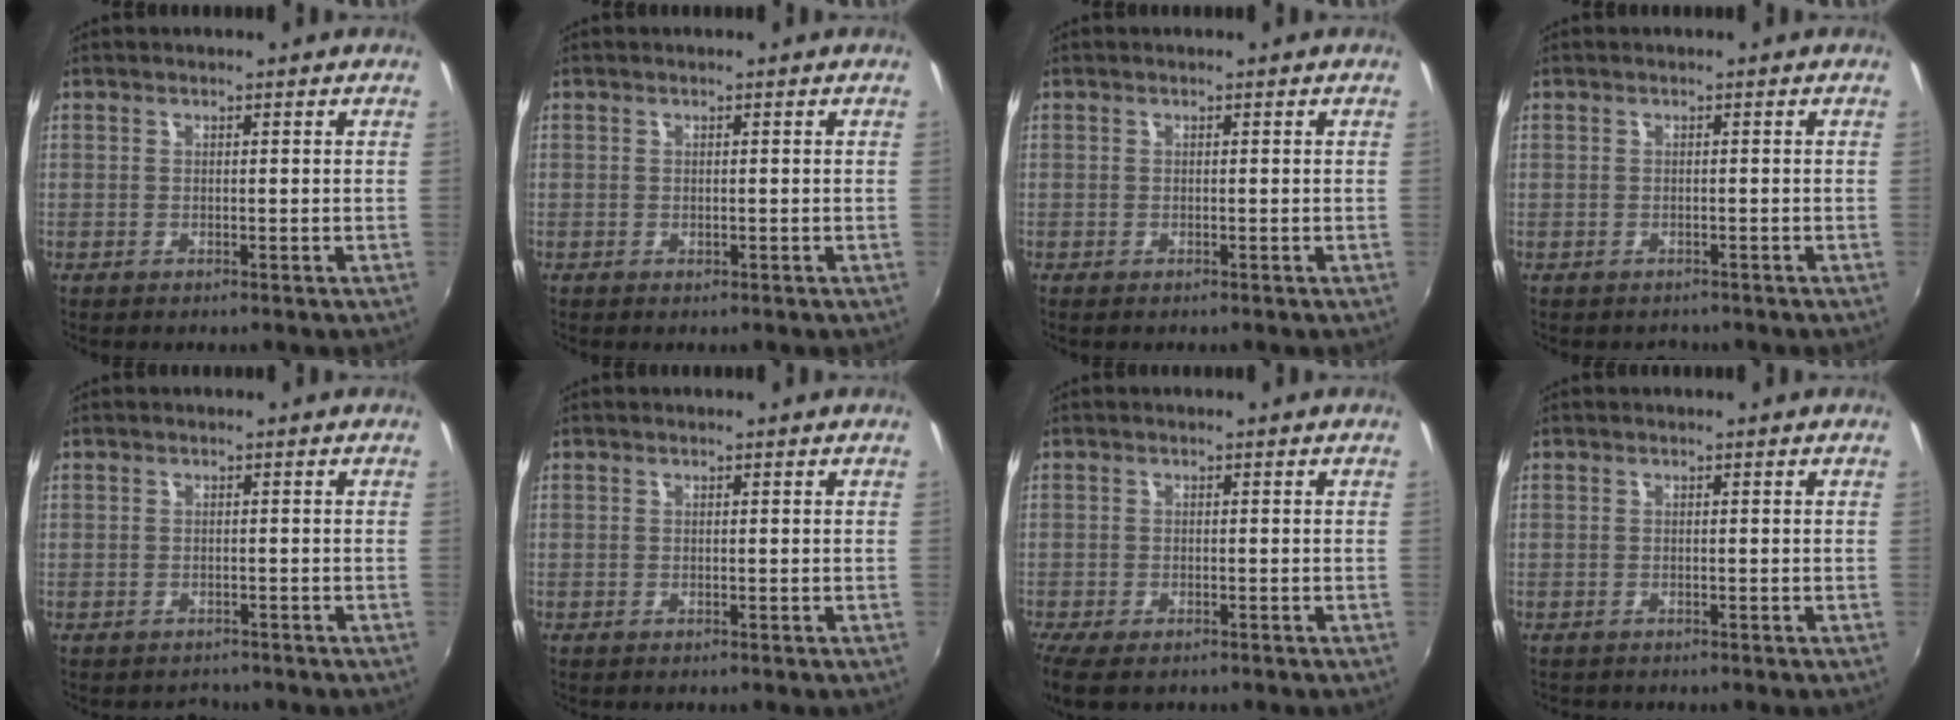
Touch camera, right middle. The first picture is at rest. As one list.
[{"total": 0.0}, {"total": 0.0}, {"total": 1.4, "force": [-1.0, 0.9, -0.1], "torque": [-0.001, 0.001, -0.014]}, {"total": 1.9, "force": [-1.5, 1.2, -0.3], "torque": [-0.001, 0.004, -0.021]}, {"total": 0.0}, {"total": 6.5, "force": [-4.7, 2.3, 3.9], "torque": [-0.093, -0.034, -0.085]}, {"total": 0.7, "force": [-0.6, 0.4, 0.0], "torque": [-0.004, -0.001, -0.010]}]